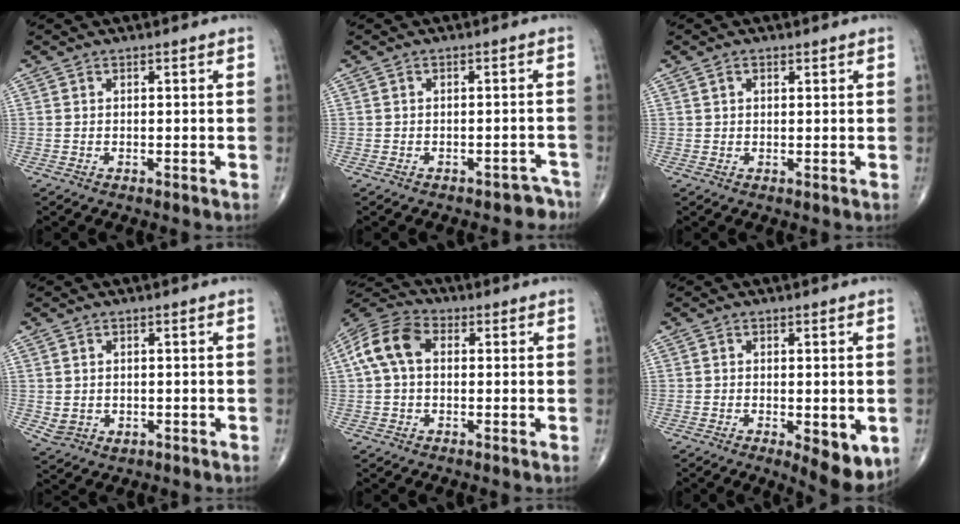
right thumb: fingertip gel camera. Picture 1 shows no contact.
{"total": 3.5, "force": [-2.8, 2.0, 0.2], "torque": [0.015, 0.031, -0.034]}
{"total": 1.3, "force": [0.8, 0.8, 0.6], "torque": [-0.006, 0.000, 0.011]}
{"total": 3.3, "force": [-0.1, 2.8, 1.6], "torque": [-0.028, -0.003, 0.012]}
{"total": 10.0, "force": [1.4, 6.8, 7.2], "torque": [-0.148, 0.033, 0.018]}
{"total": 8.0, "force": [-2.3, 3.1, 7.0], "torque": [-0.088, -0.018, -0.027]}